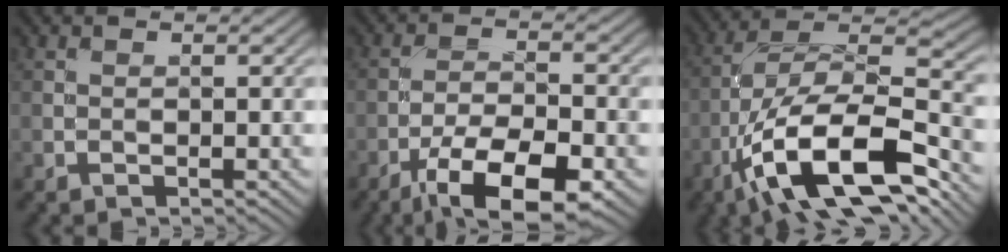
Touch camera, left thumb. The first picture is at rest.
{"total": 11.1, "force": [-6.5, 3.8, 8.1], "torque": [-0.145, -0.005, -0.118]}
{"total": 16.8, "force": [-8.0, 6.7, 13.1], "torque": [-0.234, -0.005, -0.157]}